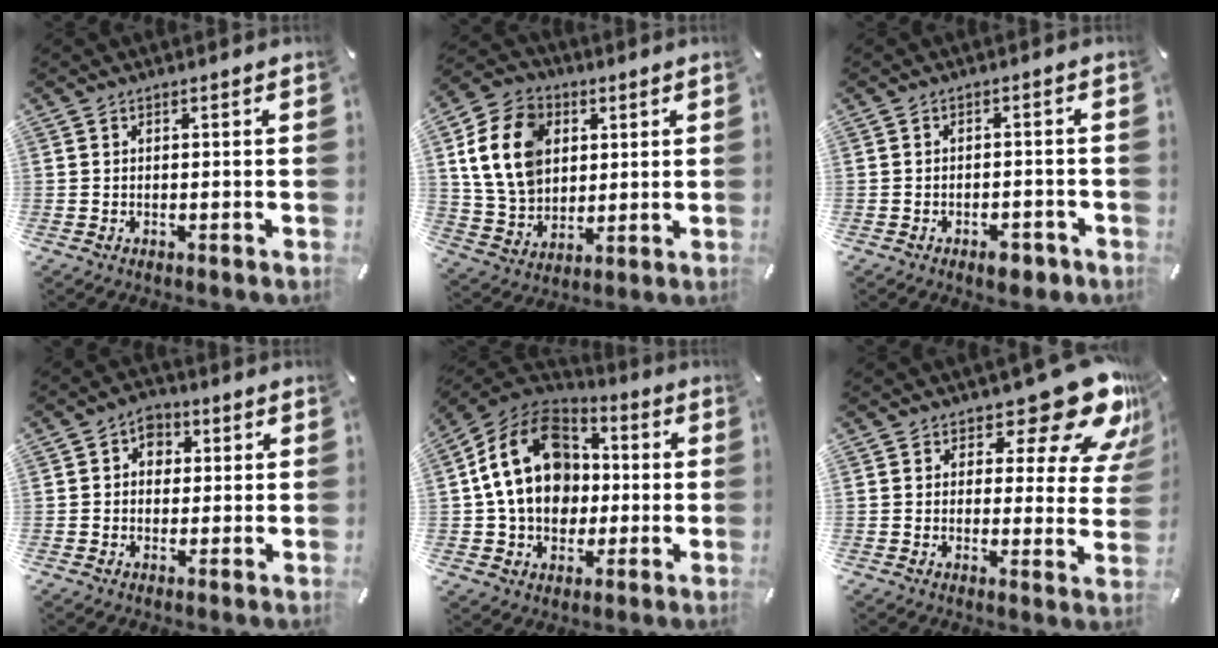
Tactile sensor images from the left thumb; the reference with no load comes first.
{"total": 15.1, "force": [3.9, 12.1, 8.1], "torque": [-0.185, 0.006, 0.074]}
{"total": 4.3, "force": [-3.0, 2.2, 2.2], "torque": [-0.031, 0.018, -0.052]}
{"total": 5.0, "force": [0.8, 4.4, 2.2], "torque": [-0.018, 0.002, 0.008]}
{"total": 18.7, "force": [1.0, 15.5, 10.5], "torque": [-0.210, 0.012, 0.020]}
{"total": 16.0, "force": [9.7, 6.9, 10.7], "torque": [-0.138, -0.071, 0.159]}